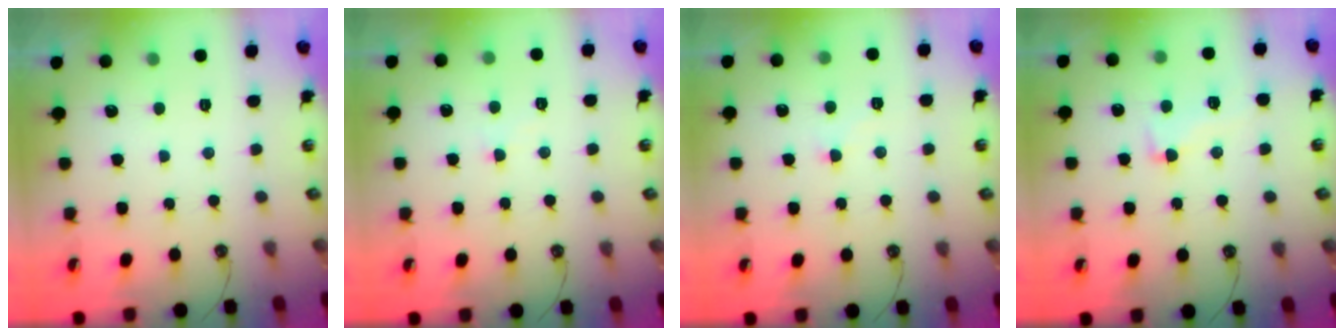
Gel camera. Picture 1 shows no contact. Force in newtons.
{"total": 0.8, "press": 0.4, "slide": 0.6}
{"total": 0.5, "press": 0.1, "slide": 0.5}
{"total": 2.5, "press": 2.0, "slide": 1.4}